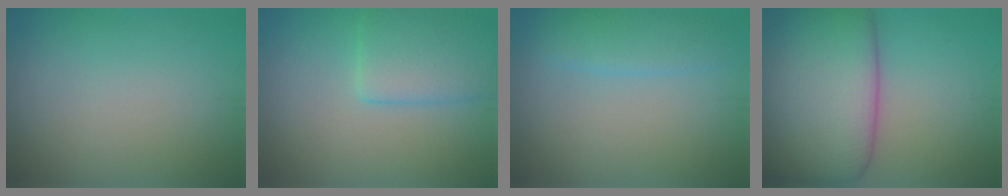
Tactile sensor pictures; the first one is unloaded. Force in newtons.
{"total": 4.4, "press": 4.4, "slide": 0.2}
{"total": 2.8, "press": 2.8, "slide": 0.3}
{"total": 12.3, "press": 12.3, "slide": 0.8}